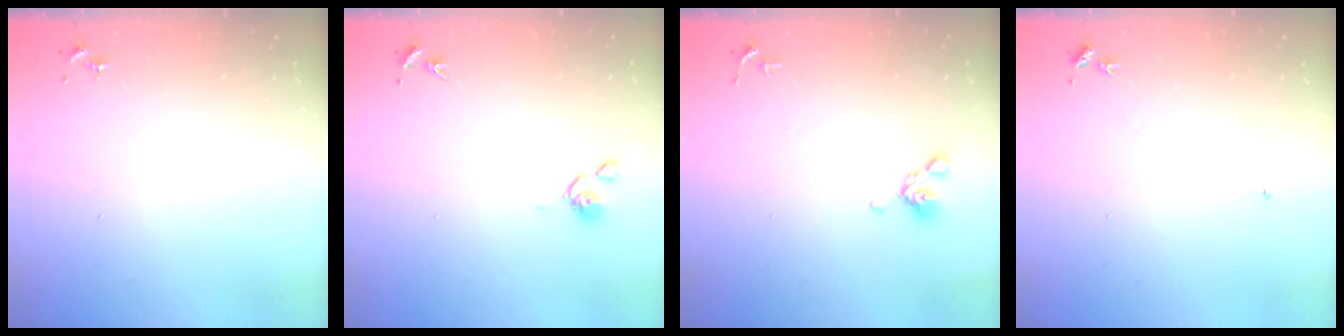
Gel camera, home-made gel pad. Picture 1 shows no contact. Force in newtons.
{"total": 3.8, "press": 3.7, "slide": 0.8}
{"total": 7.2, "press": 6.8, "slide": 2.4}
{"total": 4.3, "press": 4.3, "slide": 0.5}